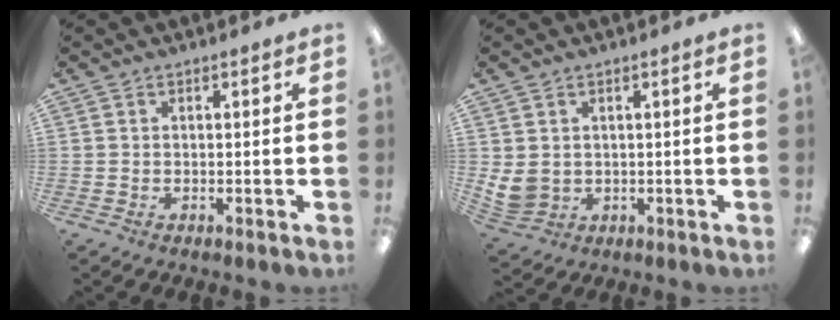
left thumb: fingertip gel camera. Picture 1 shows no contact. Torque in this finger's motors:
{"motor_torque": [0.17, 1.15, 0.73, -0.41, -0.01]}